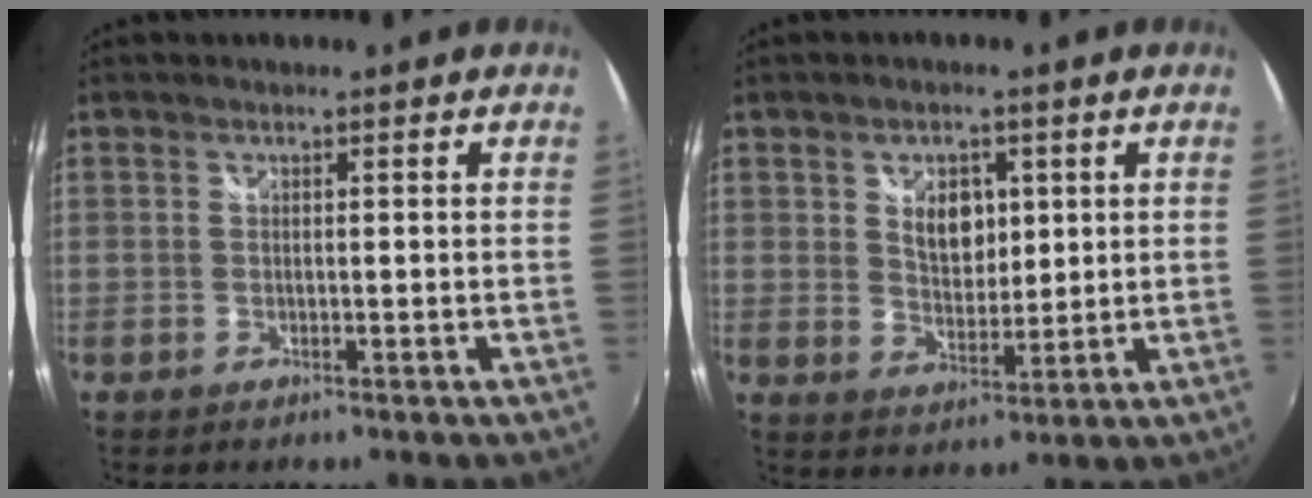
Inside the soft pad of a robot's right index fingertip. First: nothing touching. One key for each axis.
{"total": 6.4, "fx": 2.1, "fy": 4.3, "fz": 4.3, "tx": -0.063, "ty": 0.002, "tz": 0.039}